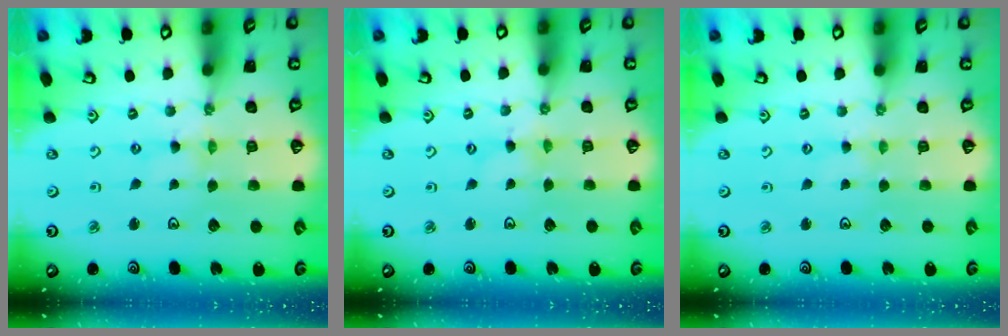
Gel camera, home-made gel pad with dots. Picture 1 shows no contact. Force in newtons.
{"total": 0.7, "press": 0.7, "slide": 0.2}
{"total": 1.5, "press": 1.5, "slide": 0.3}